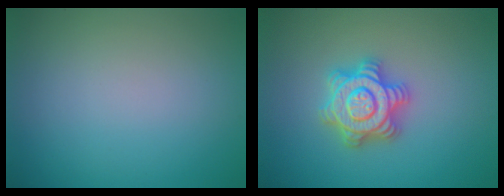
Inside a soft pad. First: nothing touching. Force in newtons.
{"total": 4.9, "press": 4.8, "slide": 0.8}